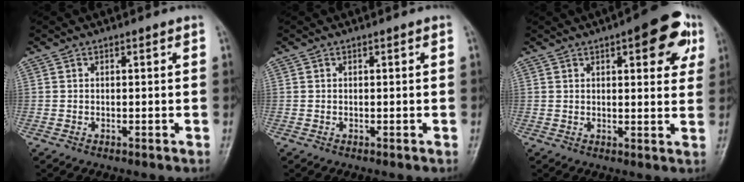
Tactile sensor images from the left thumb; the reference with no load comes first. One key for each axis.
{"total": 0.0}
{"total": 11.5, "fx": 5.2, "fy": 4.4, "fz": 9.2, "tx": -0.075, "ty": -0.008, "tz": 0.055}